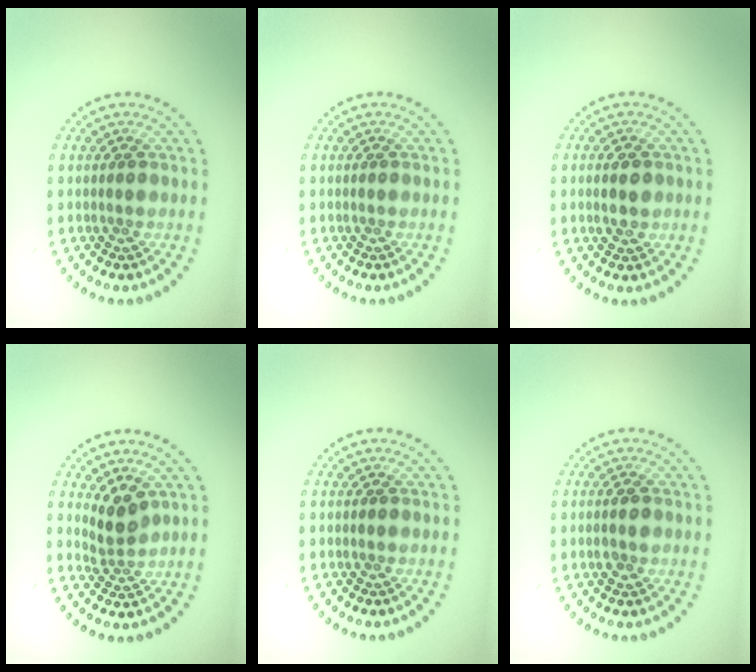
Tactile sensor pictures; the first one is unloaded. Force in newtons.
{"total": 0.0}
{"total": 2.8, "press": 2.8, "slide": 0.2}
{"total": 2.3, "press": 1.8, "slide": 1.5}
{"total": 0.0}
{"total": 1.5, "press": 1.5, "slide": 0.2}